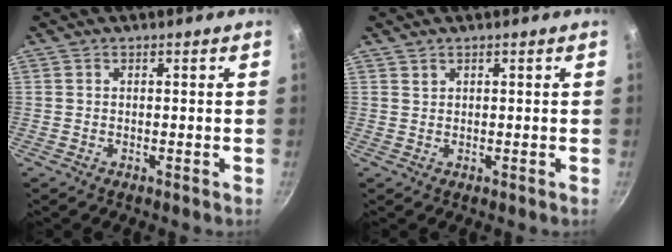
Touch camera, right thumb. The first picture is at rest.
{"total": 0.6, "force": [0.5, 0.3, 0.1], "torque": [-0.001, -0.005, 0.011]}